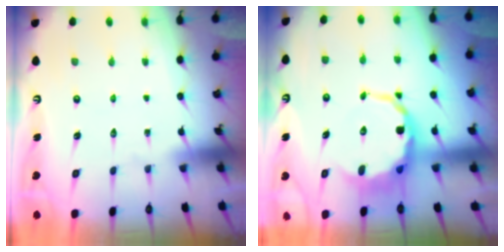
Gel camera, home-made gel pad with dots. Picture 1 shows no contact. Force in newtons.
{"total": 9.9, "press": 9.6, "slide": 2.6}